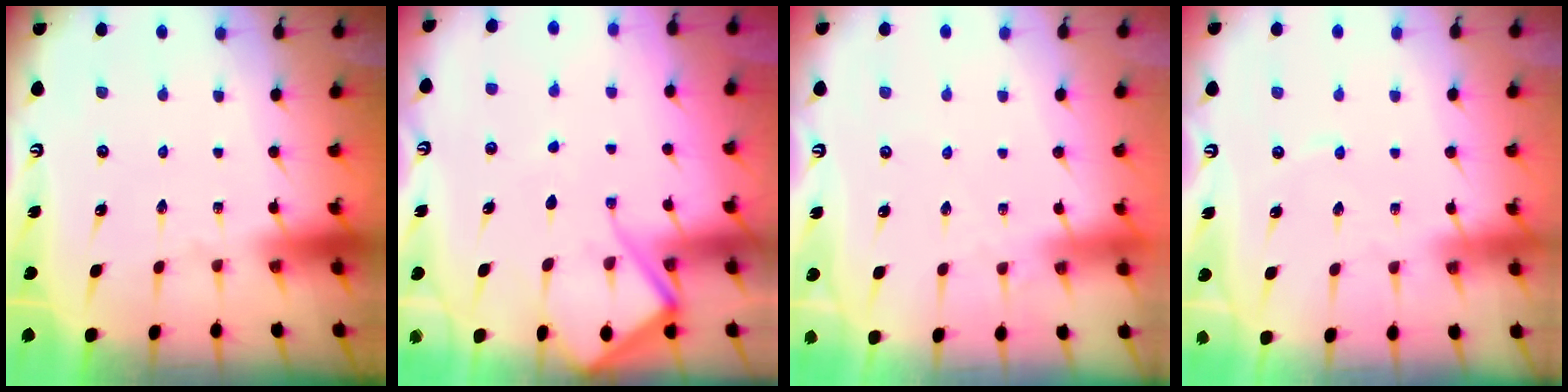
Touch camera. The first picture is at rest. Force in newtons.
{"total": 9.6, "press": 9.6, "slide": 0.9}
{"total": 2.1, "press": 2.1, "slide": 0.4}
{"total": 1.7, "press": 1.7, "slide": 0.3}